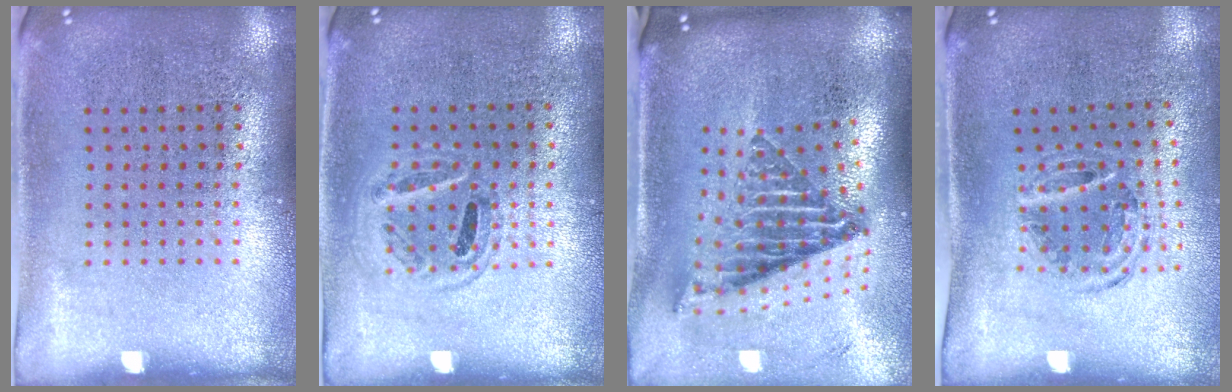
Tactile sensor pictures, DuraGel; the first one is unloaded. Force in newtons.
{"total": 0.9, "press": 0.9, "slide": 0.3}
{"total": 2.6, "press": 1.7, "slide": 1.9}
{"total": 0.9, "press": 0.9, "slide": 0.2}